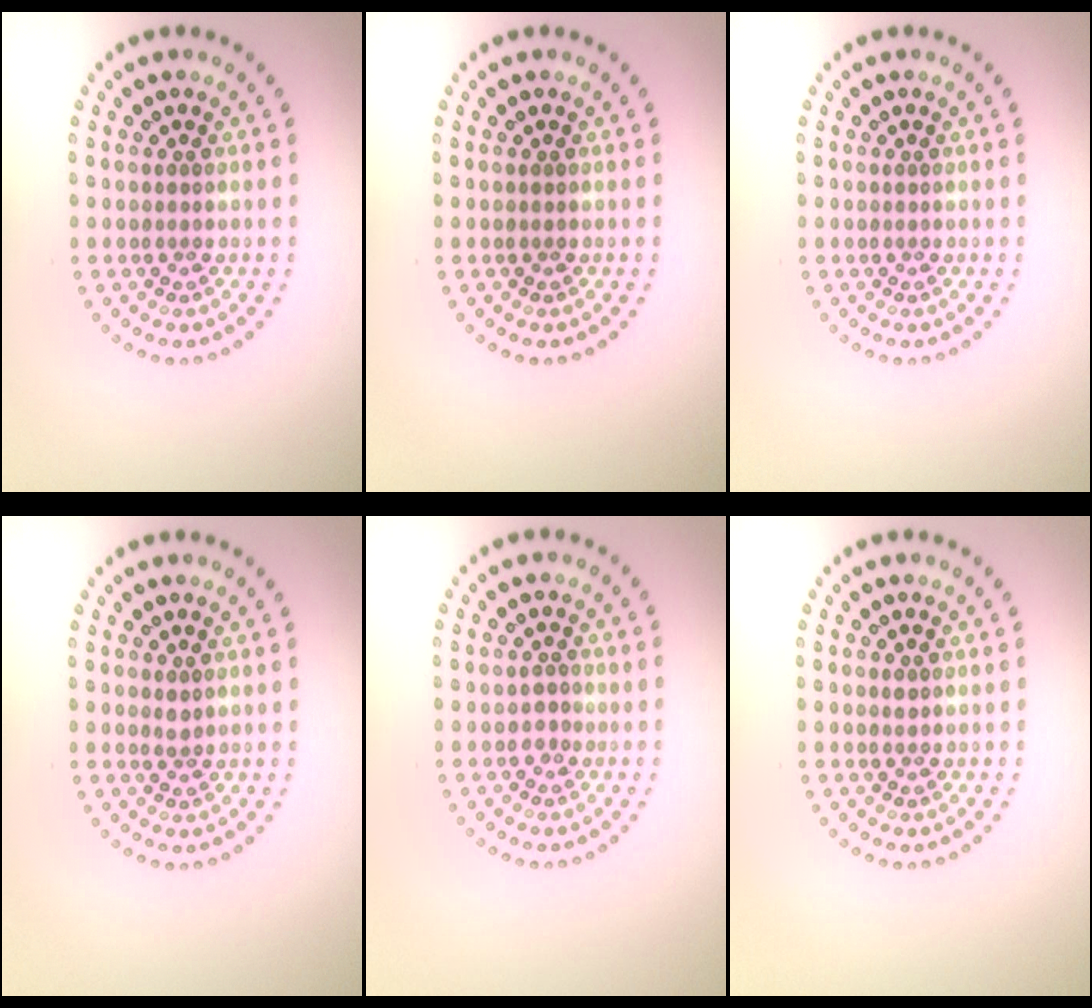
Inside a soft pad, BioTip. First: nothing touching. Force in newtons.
{"total": 0.0}
{"total": 0.0}
{"total": 0.9, "press": 0.6, "slide": 0.6}
{"total": 1.0, "press": 0.8, "slide": 0.5}
{"total": 0.5, "press": 0.3, "slide": 0.4}